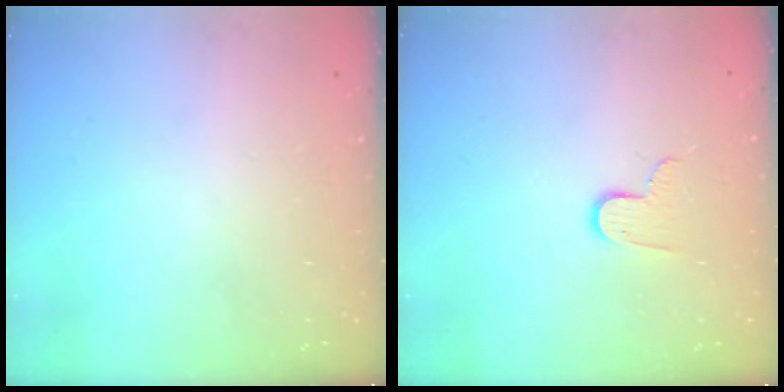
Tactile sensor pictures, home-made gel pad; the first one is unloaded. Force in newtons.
{"total": 7.6, "press": 7.6, "slide": 0.6}